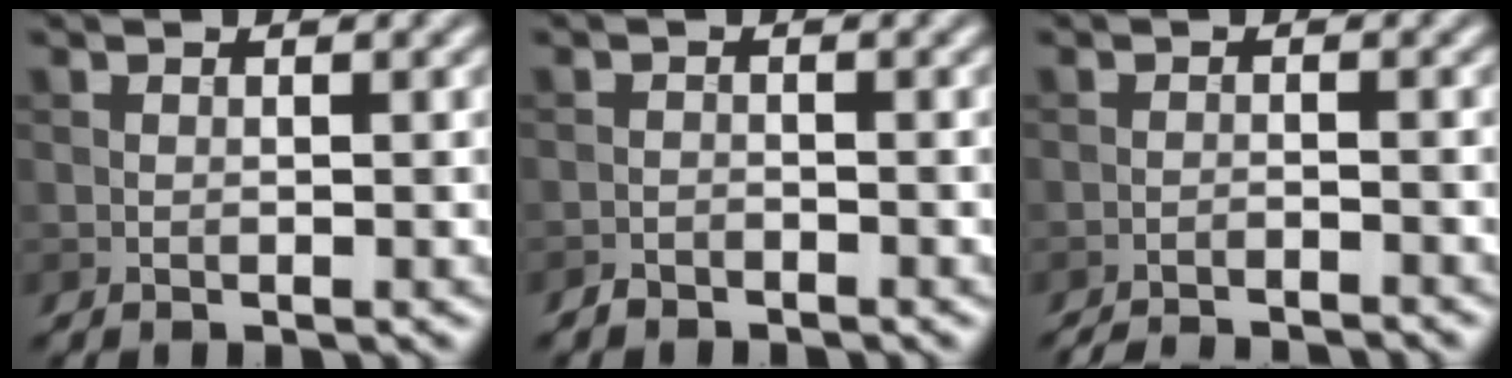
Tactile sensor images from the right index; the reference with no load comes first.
{"total": 1.2, "force": [-1.1, 0.4, 0.1], "torque": [0.002, 0.001, -0.023]}
{"total": 5.3, "force": [-5.1, 0.7, 1.3], "torque": [-0.020, -0.010, -0.076]}